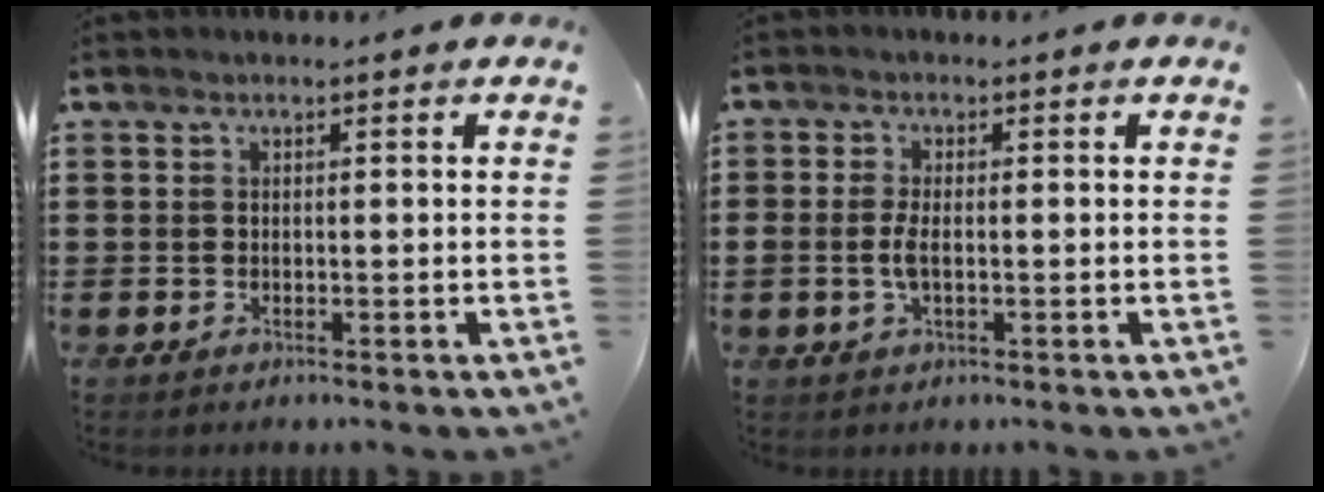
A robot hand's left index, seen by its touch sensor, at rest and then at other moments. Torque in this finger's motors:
{"motor_torque": [0.48, 0.01, 0.13, 0.03]}